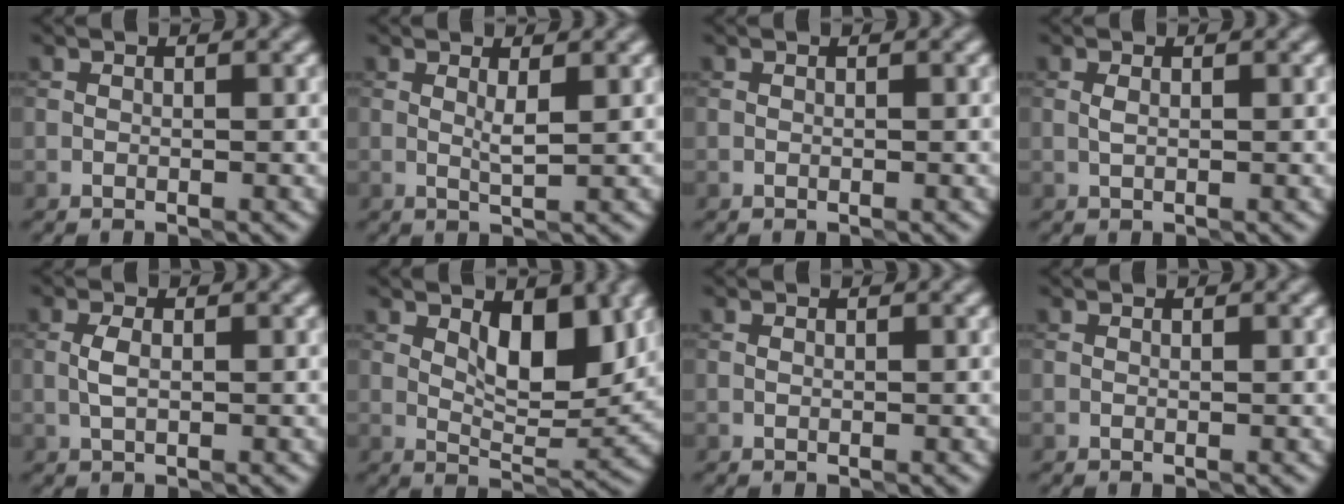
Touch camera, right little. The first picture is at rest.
{"total": 1.5, "force": [0.6, 0.0, 1.4], "torque": [-0.026, 0.003, 0.013]}
{"total": 0.0}
{"total": 0.6, "force": [0.2, 0.2, 0.5], "torque": [-0.012, 0.002, 0.003]}
{"total": 1.4, "force": [0.1, 0.5, 1.2], "torque": [-0.023, 0.005, 0.001]}
{"total": 5.8, "force": [2.0, 2.6, 4.8], "torque": [-0.071, -0.003, 0.038]}
{"total": 0.0}
{"total": 0.0}